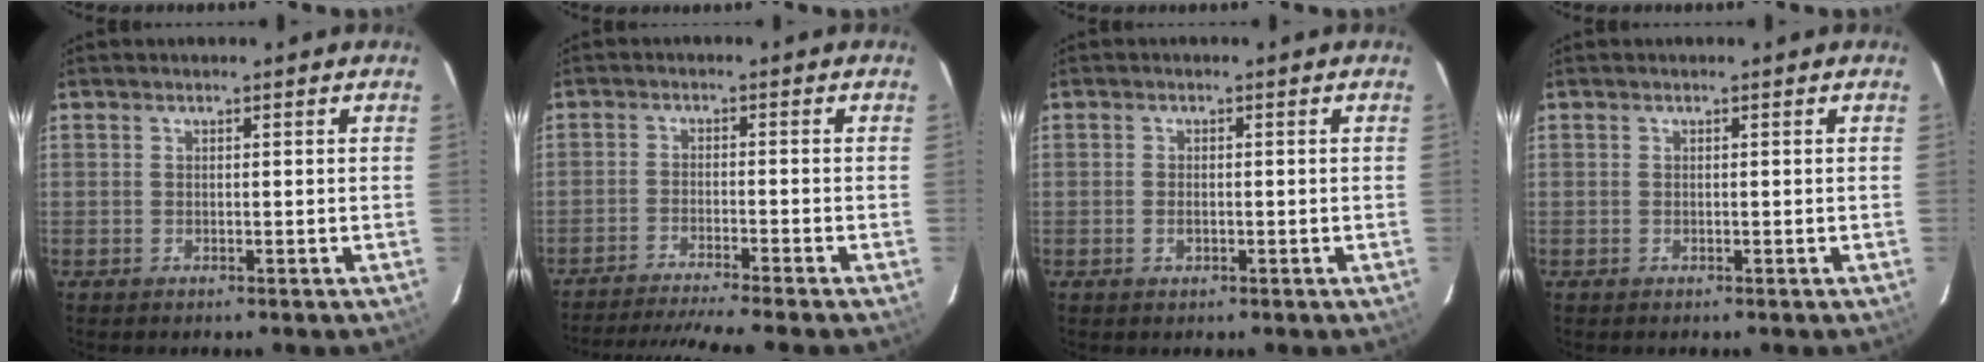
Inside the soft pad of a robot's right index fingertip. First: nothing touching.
{"total": 11.7, "force": [-10.6, -1.4, 4.9], "torque": [-0.107, -0.008, -0.172]}
{"total": 1.5, "force": [-0.6, 0.9, 1.0], "torque": [-0.021, 0.002, -0.010]}
{"total": 0.0}